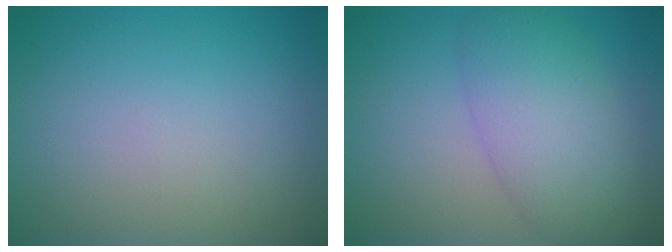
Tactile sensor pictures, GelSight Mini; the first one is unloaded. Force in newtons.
{"total": 5.7, "press": 5.7, "slide": 0.2}